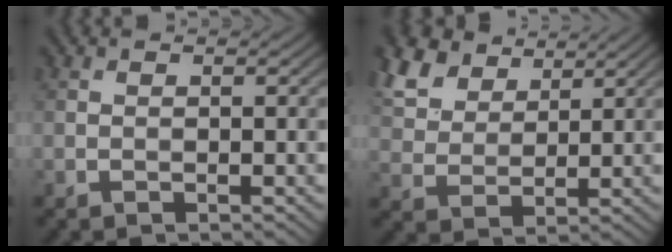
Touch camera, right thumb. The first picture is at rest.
{"total": 8.6, "force": [5.7, 4.7, 4.3], "torque": [-0.122, 0.017, 0.111]}